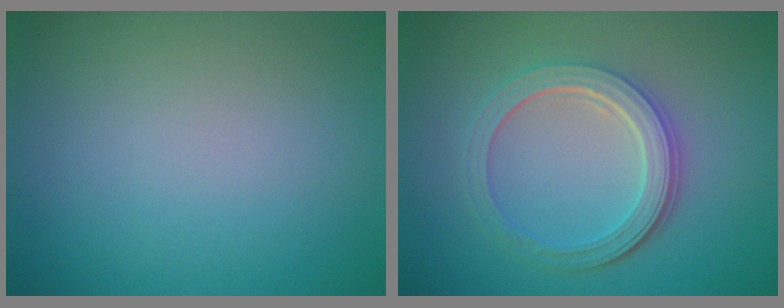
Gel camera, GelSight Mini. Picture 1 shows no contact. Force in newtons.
{"total": 5.0, "press": 3.8, "slide": 3.2}